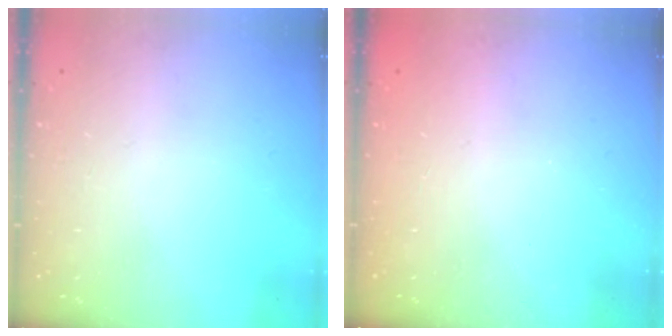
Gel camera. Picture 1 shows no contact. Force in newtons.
{"total": 2.3, "press": 2.2, "slide": 0.8}